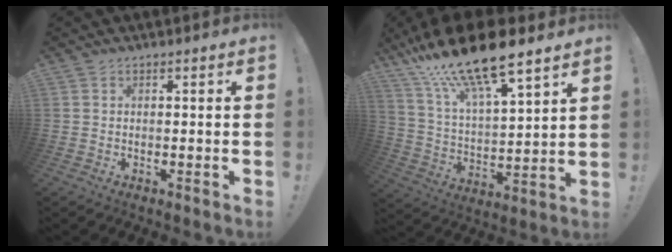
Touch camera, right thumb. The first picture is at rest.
{"total": 18.6, "force": [13.9, 4.5, 11.6], "torque": [-0.220, -0.092, 0.242]}